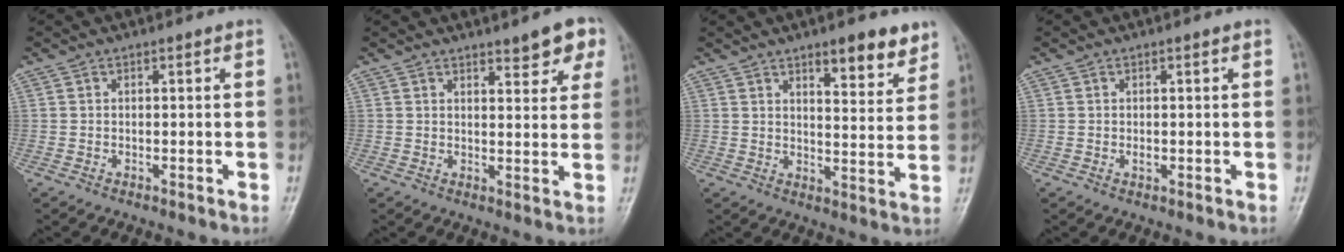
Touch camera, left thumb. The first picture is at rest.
{"total": 6.0, "force": [3.9, 2.2, 4.0], "torque": [-0.023, -0.020, 0.046]}
{"total": 8.9, "force": [6.1, 2.9, 5.8], "torque": [-0.054, -0.038, 0.087]}
{"total": 1.0, "force": [0.0, 0.5, 0.8], "torque": [-0.009, -0.001, 0.002]}